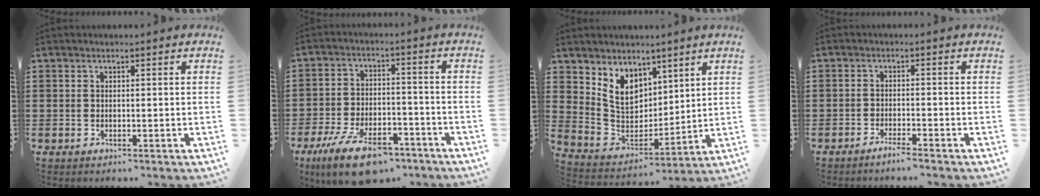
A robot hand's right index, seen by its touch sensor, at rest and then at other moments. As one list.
[{"total": 10.3, "force": [-7.5, 3.5, 6.1], "torque": [-0.128, 0.018, -0.139]}, {"total": 8.1, "force": [4.4, 6.1, 2.9], "torque": [-0.089, -0.014, 0.091]}, {"total": 2.0, "force": [-1.8, -0.1, 0.8], "torque": [-0.013, 0.000, -0.033]}]